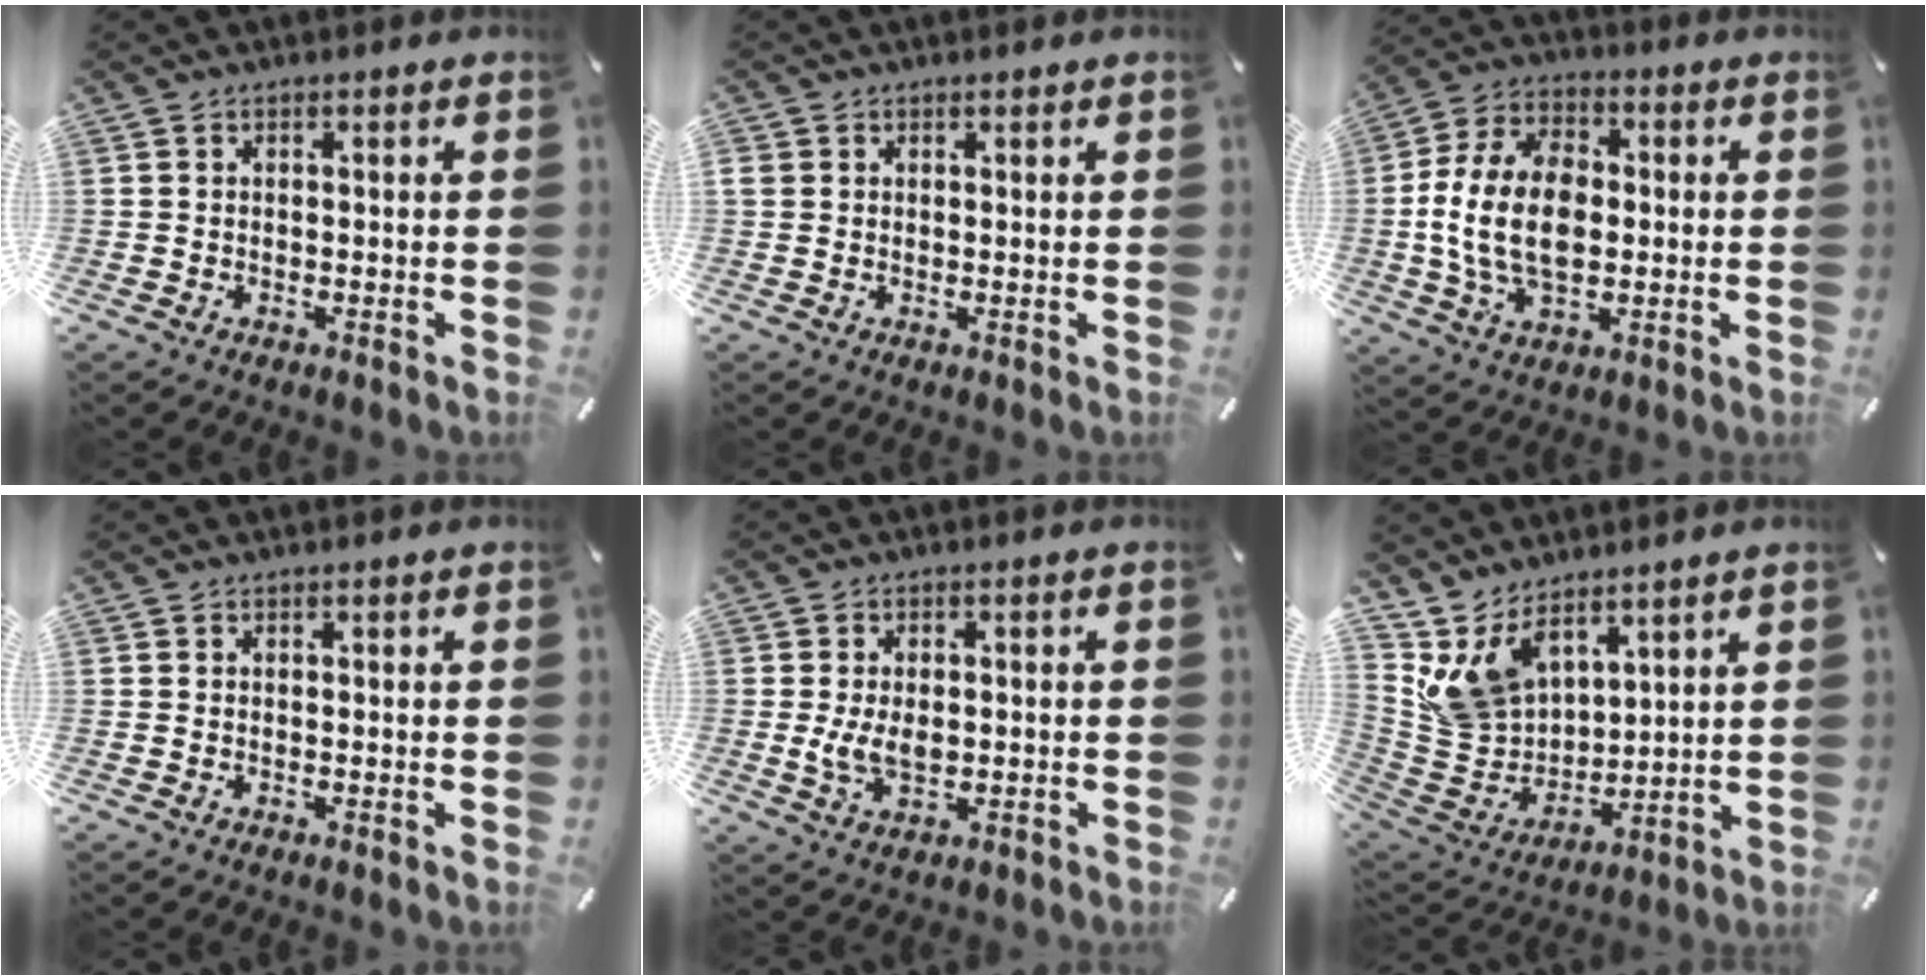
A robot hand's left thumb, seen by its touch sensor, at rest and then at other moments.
{"total": 1.4, "force": [0.6, 1.2, 0.2], "torque": [-0.005, 0.003, 0.010]}
{"total": 15.5, "force": [-1.0, 10.4, 11.4], "torque": [-0.259, 0.008, -0.017]}
{"total": 0.0}
{"total": 6.5, "force": [-0.5, 4.3, 4.8], "torque": [-0.105, -0.004, -0.014]}
{"total": 11.4, "force": [7.9, 7.4, 3.6], "torque": [-0.106, -0.047, 0.162]}